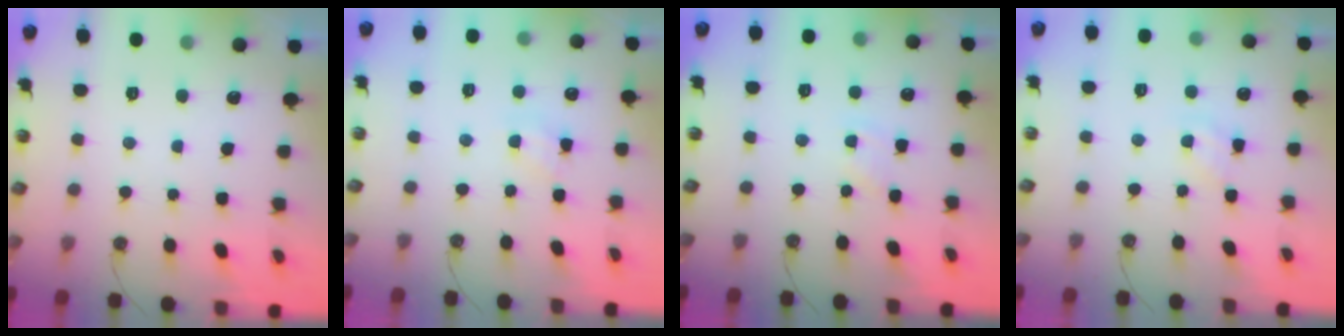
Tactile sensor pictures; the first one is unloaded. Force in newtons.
{"total": 3.1, "press": 3.1, "slide": 0.5}
{"total": 1.5, "press": 1.4, "slide": 0.3}
{"total": 3.1, "press": 3.1, "slide": 0.4}